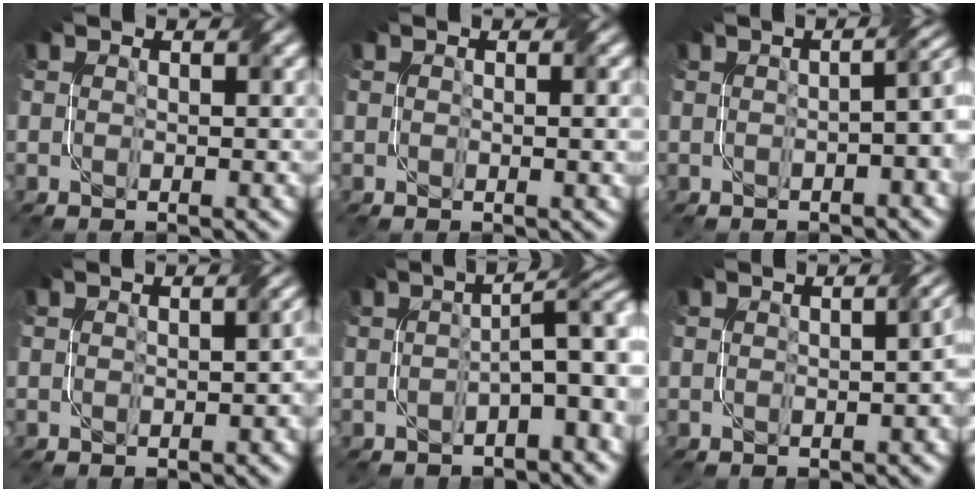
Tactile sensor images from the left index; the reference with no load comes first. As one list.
[{"total": 1.3, "force": [0.2, 0.3, 1.3], "torque": [-0.017, 0.001, 0.004]}, {"total": 5.1, "force": [-0.5, 2.1, 4.6], "torque": [-0.030, 0.013, -0.008]}, {"total": 1.8, "force": [-0.3, 0.8, 1.6], "torque": [-0.017, 0.001, 0.000]}, {"total": 5.6, "force": [-1.0, 1.6, 5.3], "torque": [-0.067, 0.014, -0.019]}, {"total": 3.2, "force": [-0.4, 1.2, 2.9], "torque": [-0.021, 0.004, 0.002]}]